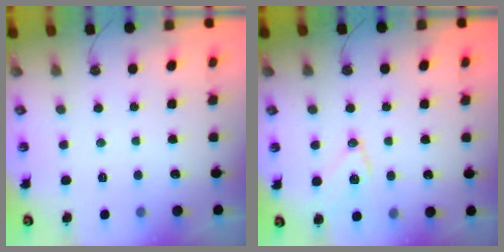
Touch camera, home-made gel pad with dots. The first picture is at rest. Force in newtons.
{"total": 12.3, "press": 12.2, "slide": 1.3}